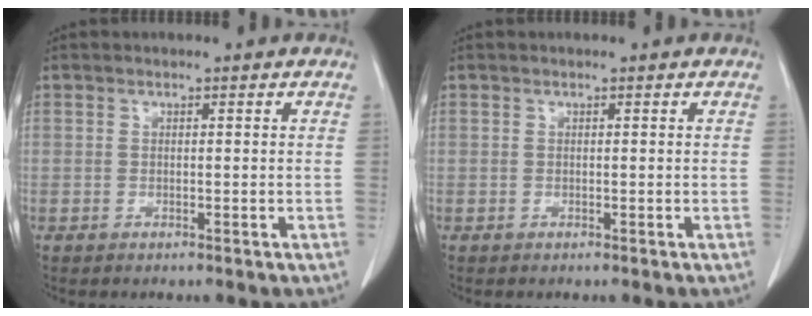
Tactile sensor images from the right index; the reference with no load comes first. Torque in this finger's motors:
{"motor_torque": [0.12, -0.07, -0.01, 0.01]}